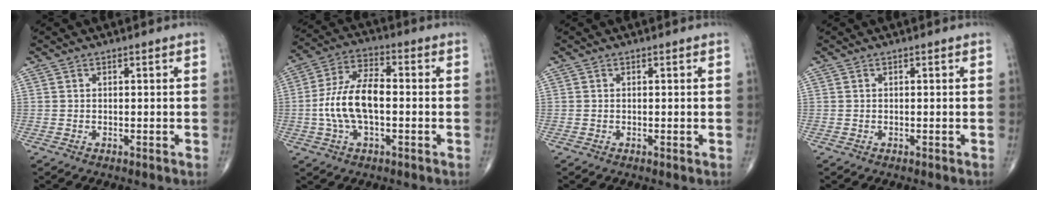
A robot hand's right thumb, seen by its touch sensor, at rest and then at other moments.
{"total": 12.1, "force": [-1.3, 5.9, 10.5], "torque": [-0.212, 0.030, -0.028]}
{"total": 0.0}
{"total": 0.0}